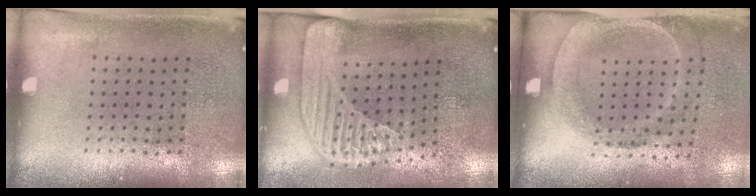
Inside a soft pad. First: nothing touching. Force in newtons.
{"total": 2.3, "press": 1.7, "slide": 1.5}
{"total": 1.8, "press": 1.2, "slide": 1.4}